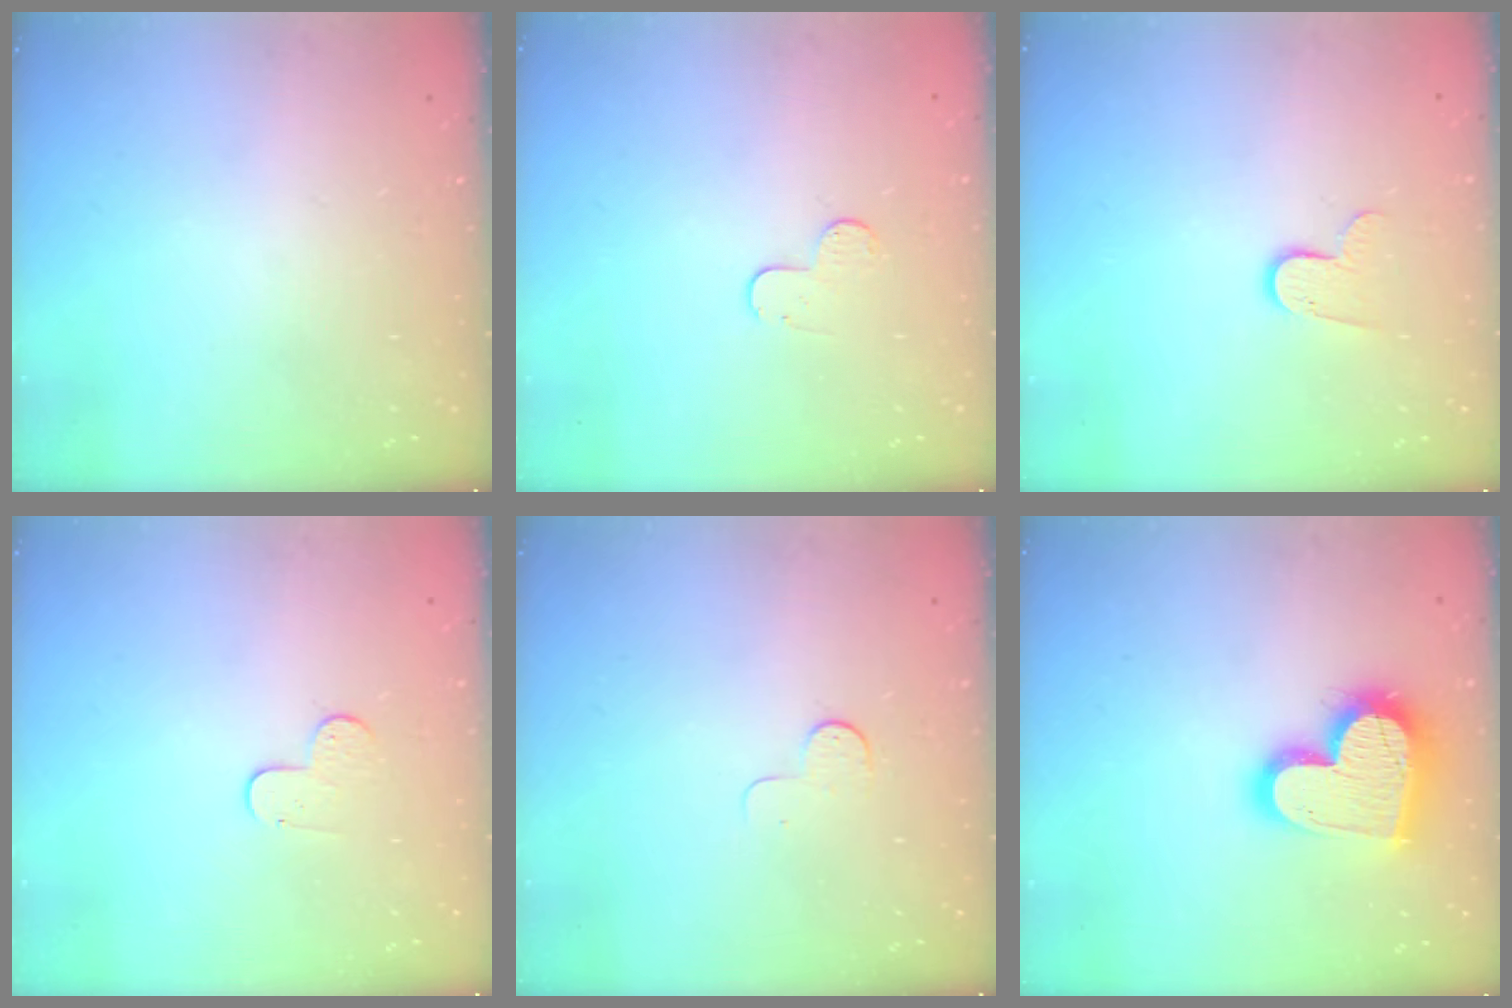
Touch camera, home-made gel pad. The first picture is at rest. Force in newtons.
{"total": 4.3, "press": 4.3, "slide": 0.4}
{"total": 7.1, "press": 7.1, "slide": 0.5}
{"total": 5.9, "press": 5.8, "slide": 0.6}
{"total": 3.3, "press": 3.3, "slide": 0.4}
{"total": 18.8, "press": 18.7, "slide": 1.6}